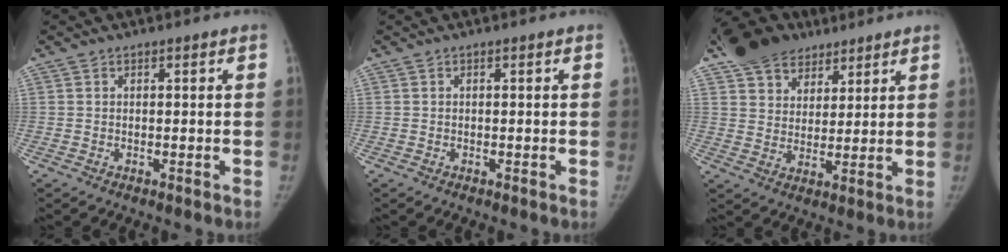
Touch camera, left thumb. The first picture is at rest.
{"total": 0.0}
{"total": 13.6, "force": [9.5, 8.7, 4.3], "torque": [-0.044, -0.019, 0.167]}